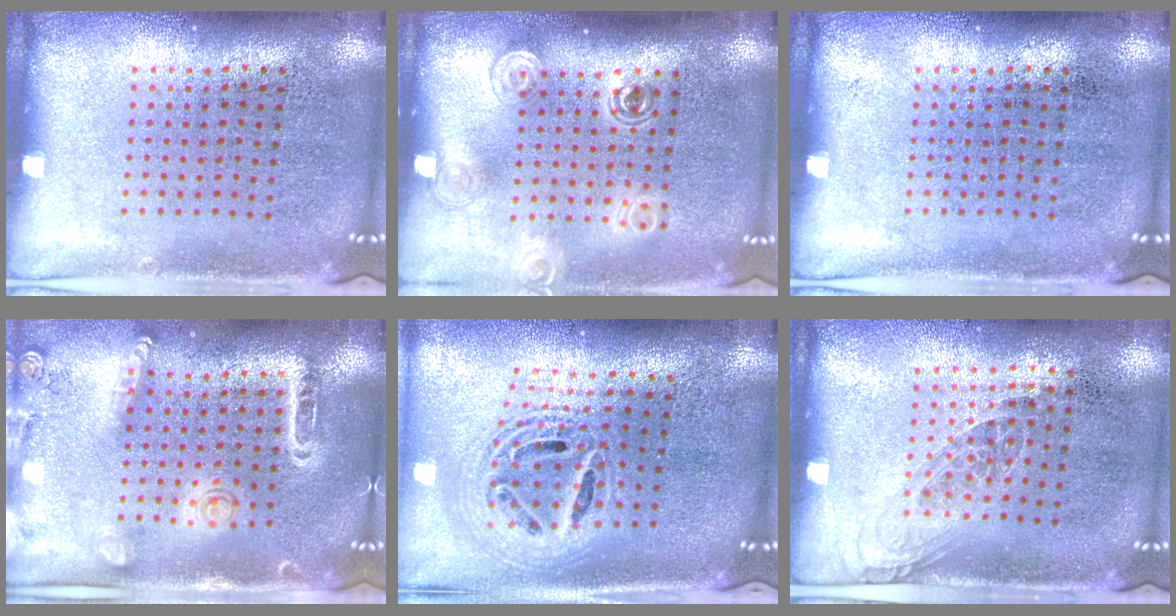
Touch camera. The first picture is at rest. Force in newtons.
{"total": 1.5, "press": 1.3, "slide": 0.9}
{"total": 0.0}
{"total": 1.6, "press": 1.5, "slide": 0.4}
{"total": 2.2, "press": 1.6, "slide": 1.4}
{"total": 1.1, "press": 0.8, "slide": 0.7}